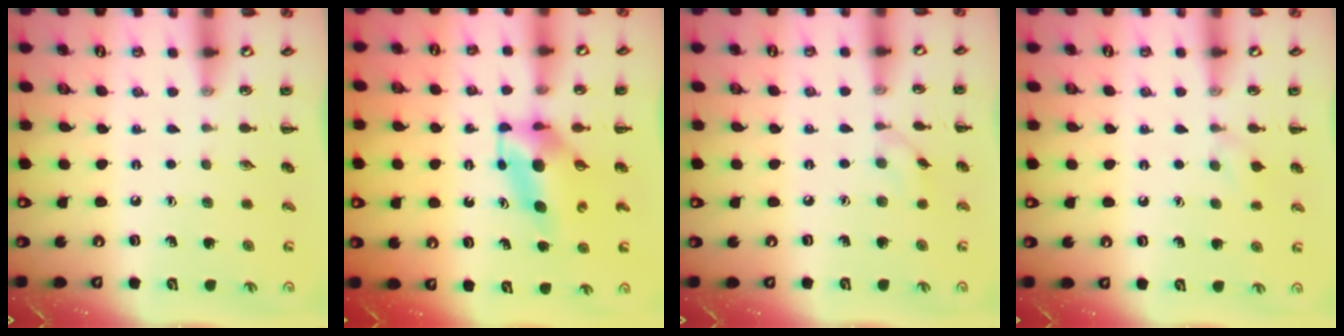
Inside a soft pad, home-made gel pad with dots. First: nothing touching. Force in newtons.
{"total": 5.7, "press": 5.6, "slide": 1.1}
{"total": 3.8, "press": 3.6, "slide": 1.1}
{"total": 5.2, "press": 4.8, "slide": 1.9}